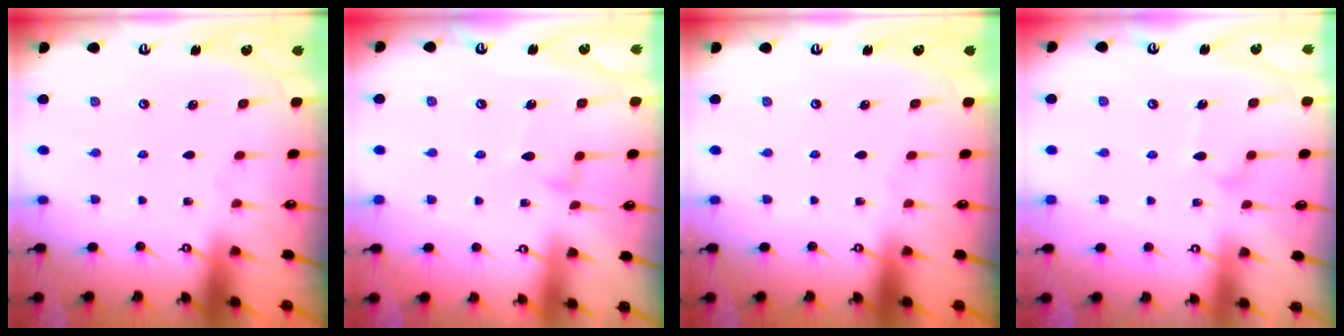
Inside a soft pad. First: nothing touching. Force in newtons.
{"total": 3.9, "press": 3.9, "slide": 0.2}
{"total": 0.0}
{"total": 9.8, "press": 9.7, "slide": 0.5}